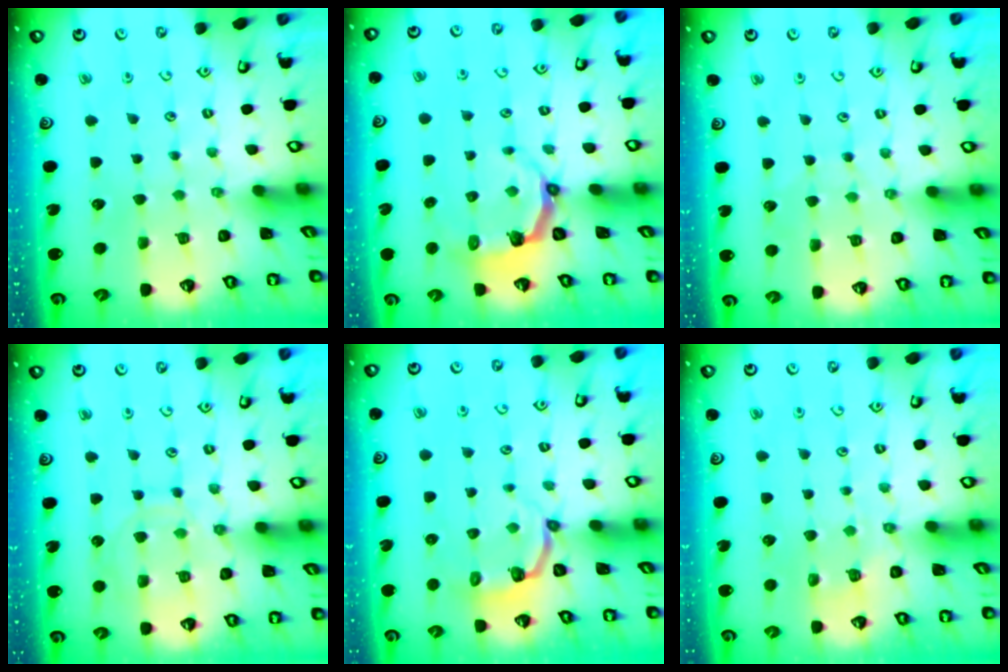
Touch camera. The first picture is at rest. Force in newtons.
{"total": 4.3, "press": 2.8, "slide": 3.3}
{"total": 4.1, "press": 4.1, "slide": 0.4}
{"total": 11.0, "press": 11.0, "slide": 1.1}
{"total": 3.4, "press": 2.2, "slide": 2.6}
{"total": 3.0, "press": 2.6, "slide": 1.5}